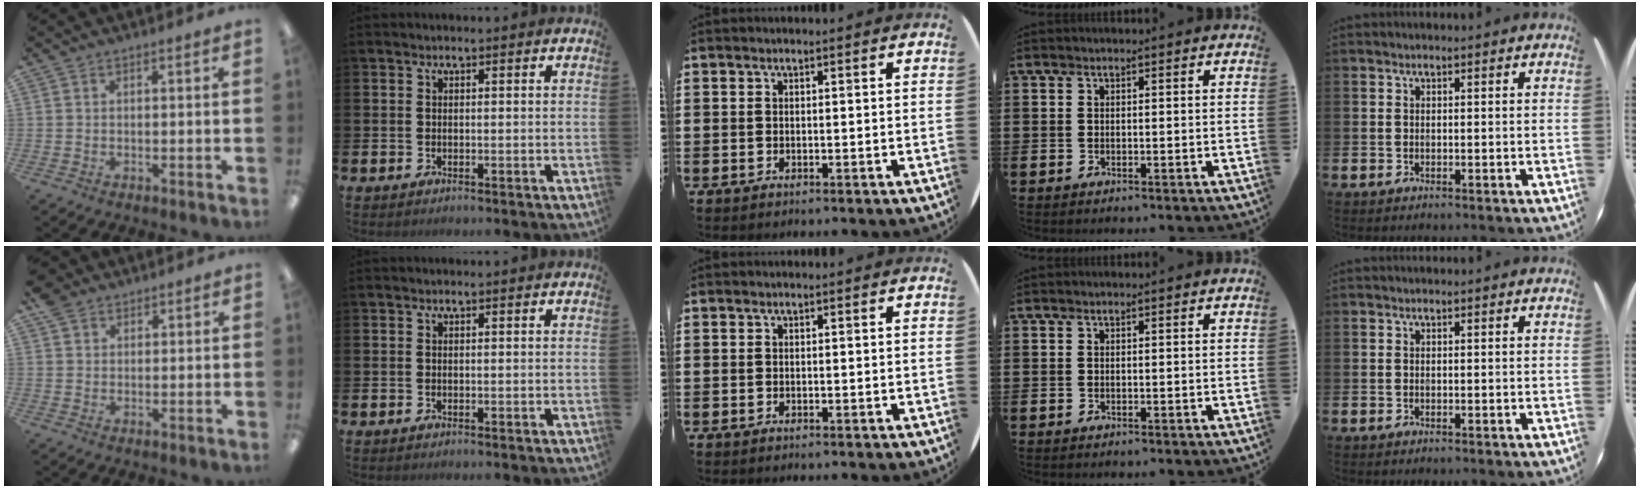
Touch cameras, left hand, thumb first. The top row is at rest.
{"thumb": {"total": 4.1, "force": [2.8, 2.8, 1.0], "torque": [-0.030, 0.002, 0.057]}}